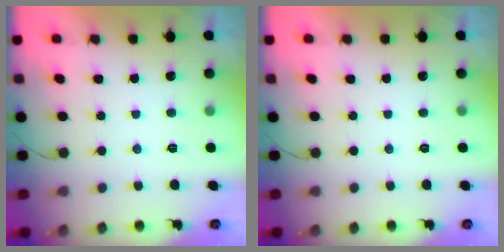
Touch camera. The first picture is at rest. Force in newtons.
{"total": 0.0}